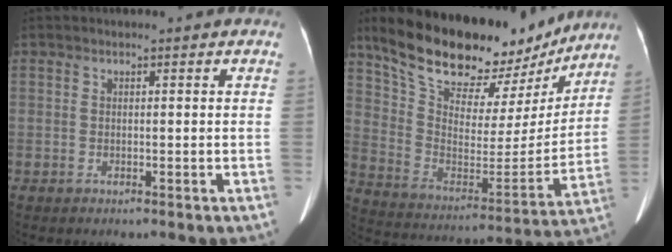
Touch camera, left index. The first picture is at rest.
{"total": 25.4, "force": [21.1, 8.3, 11.3], "torque": [-0.189, -0.013, 0.321]}